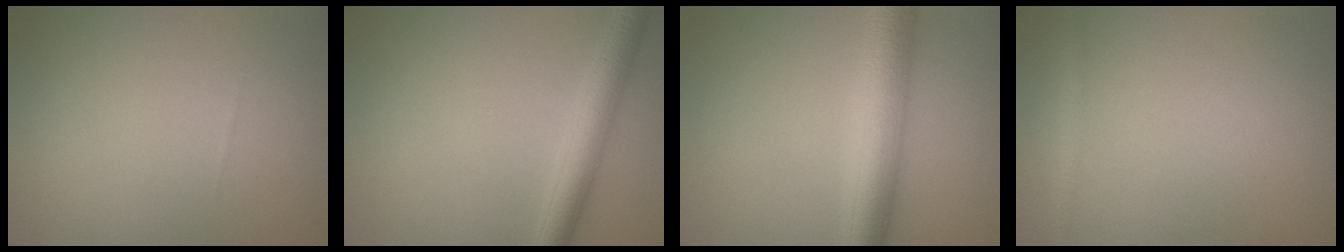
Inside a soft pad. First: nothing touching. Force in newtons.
{"total": 3.8, "press": 3.8, "slide": 0.2}
{"total": 6.2, "press": 6.2, "slide": 0.1}
{"total": 1.3, "press": 1.3, "slide": 0.1}